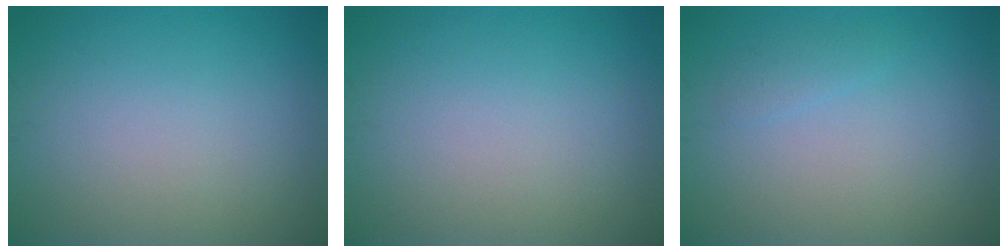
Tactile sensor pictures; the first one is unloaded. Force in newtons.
{"total": 0.0}
{"total": 0.8, "press": 0.8, "slide": 0.0}